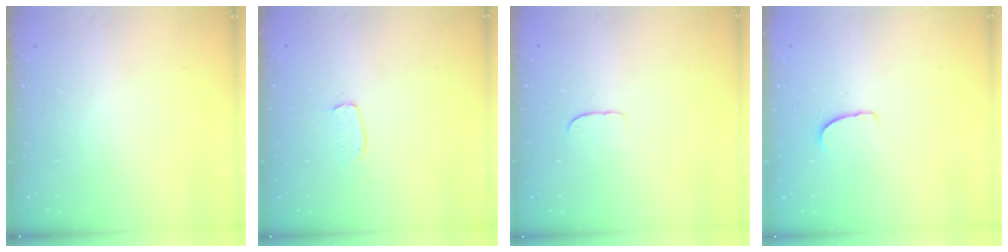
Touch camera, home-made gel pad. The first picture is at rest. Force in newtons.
{"total": 3.3, "press": 3.3, "slide": 0.2}
{"total": 4.5, "press": 4.5, "slide": 0.3}
{"total": 5.7, "press": 5.6, "slide": 0.5}